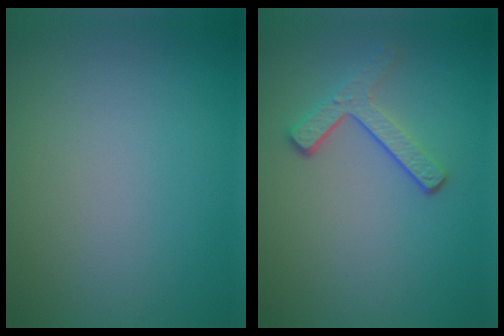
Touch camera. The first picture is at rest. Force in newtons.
{"total": 2.9, "press": 2.3, "slide": 1.7}